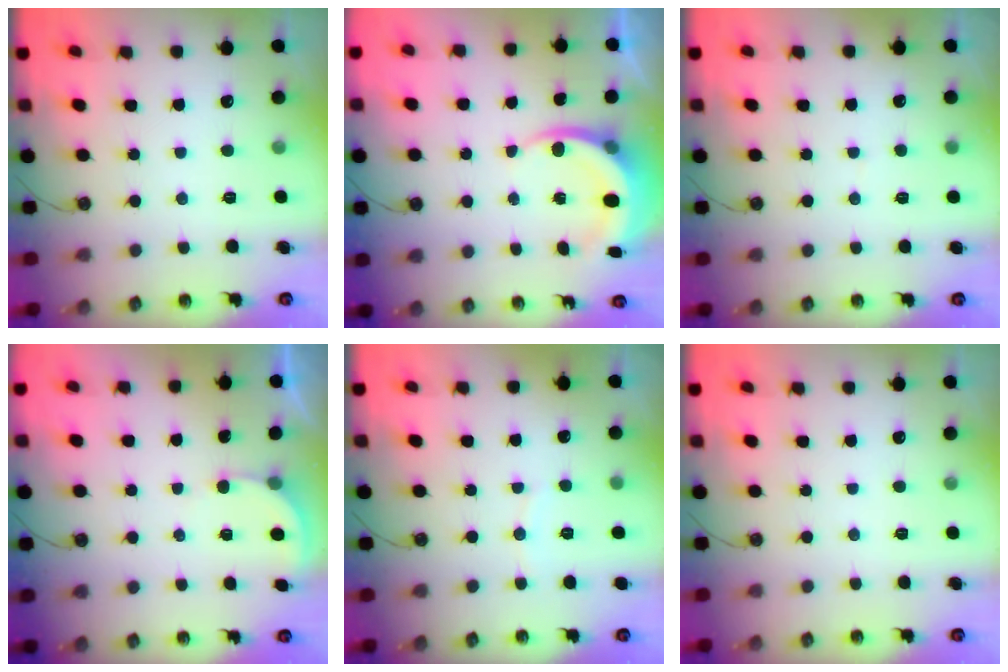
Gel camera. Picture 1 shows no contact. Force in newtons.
{"total": 6.8, "press": 6.7, "slide": 1.3}
{"total": 2.0, "press": 2.0, "slide": 0.2}
{"total": 2.7, "press": 2.7, "slide": 0.2}
{"total": 3.3, "press": 3.2, "slide": 0.5}
{"total": 0.0}